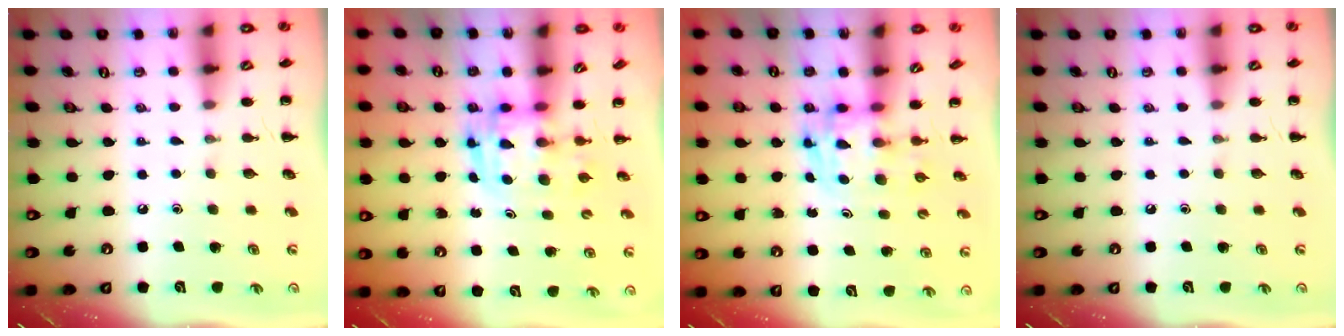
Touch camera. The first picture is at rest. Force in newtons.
{"total": 3.2, "press": 3.2, "slide": 0.7}
{"total": 3.6, "press": 3.6, "slide": 0.6}
{"total": 0.0}